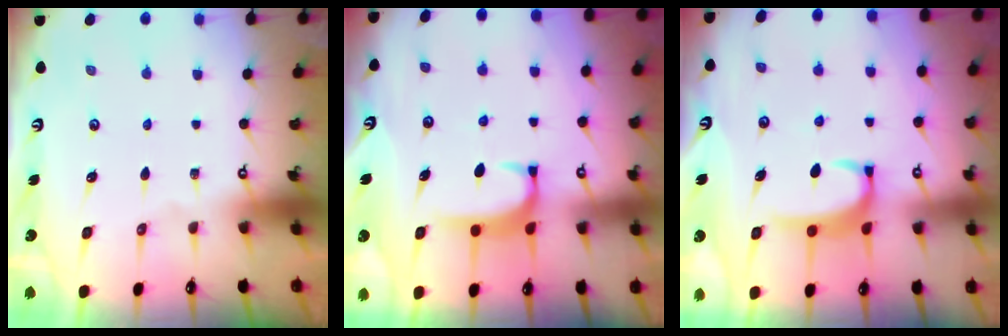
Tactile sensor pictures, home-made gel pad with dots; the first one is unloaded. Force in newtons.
{"total": 1.9, "press": 1.9, "slide": 0.5}
{"total": 3.6, "press": 3.6, "slide": 0.2}